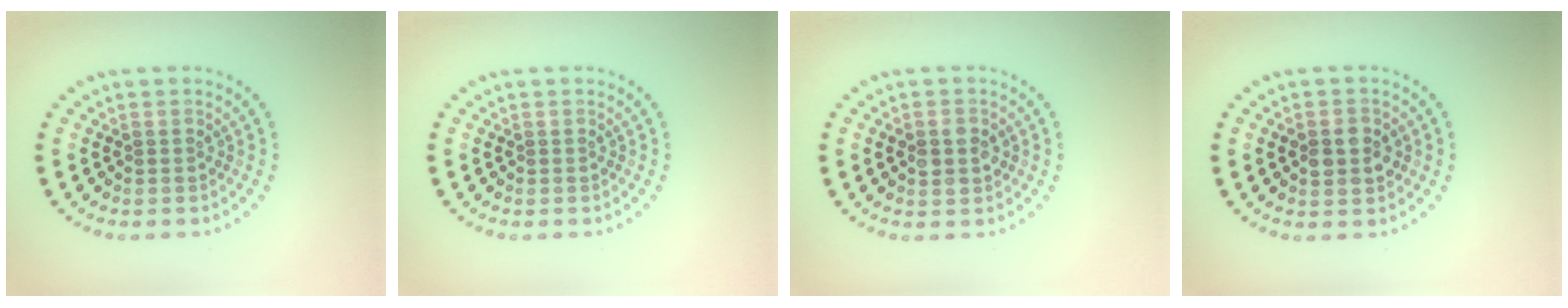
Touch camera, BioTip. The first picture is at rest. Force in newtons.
{"total": 0.0}
{"total": 2.5, "press": 2.5, "slide": 0.1}
{"total": 2.9, "press": 2.9, "slide": 0.1}